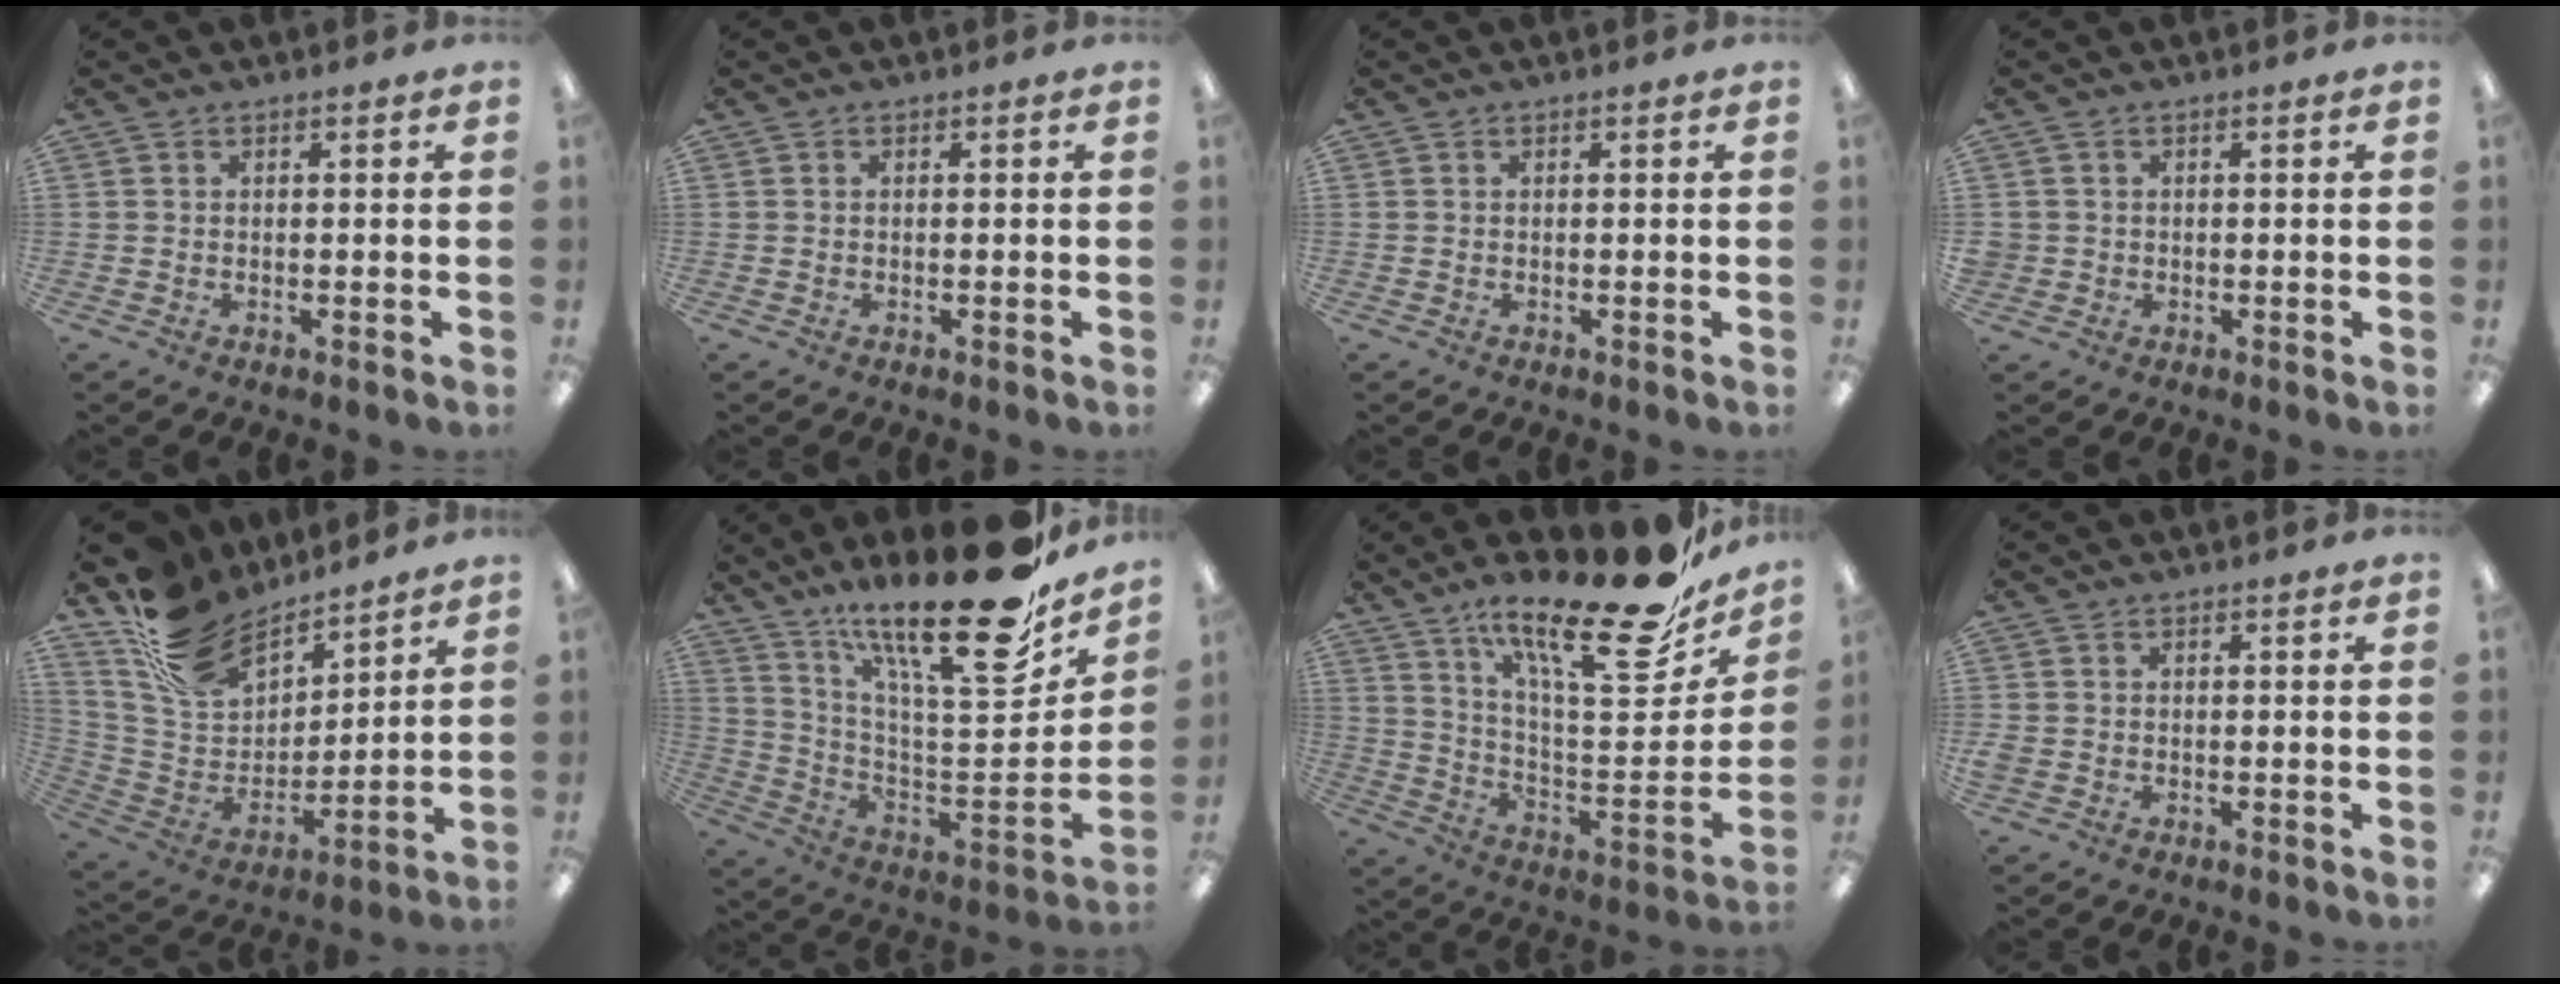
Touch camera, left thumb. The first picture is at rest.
{"total": 0.0}
{"total": 0.0}
{"total": 1.6, "force": [0.3, 1.5, 0.1], "torque": [-0.004, 0.004, 0.004]}
{"total": 19.6, "force": [14.9, 10.4, 7.3], "torque": [-0.164, -0.095, 0.280]}
{"total": 26.4, "force": [19.9, 5.9, 16.3], "torque": [-0.236, -0.148, 0.321]}
{"total": 26.4, "force": [19.3, 6.6, 16.7], "torque": [-0.241, -0.139, 0.312]}
{"total": 1.3, "force": [-0.2, 1.2, 0.5], "torque": [-0.008, 0.003, -0.004]}